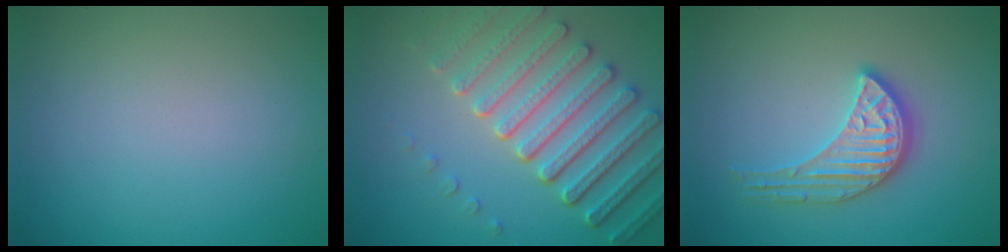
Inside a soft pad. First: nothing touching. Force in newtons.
{"total": 7.3, "press": 5.6, "slide": 4.7}
{"total": 3.5, "press": 3.3, "slide": 1.3}